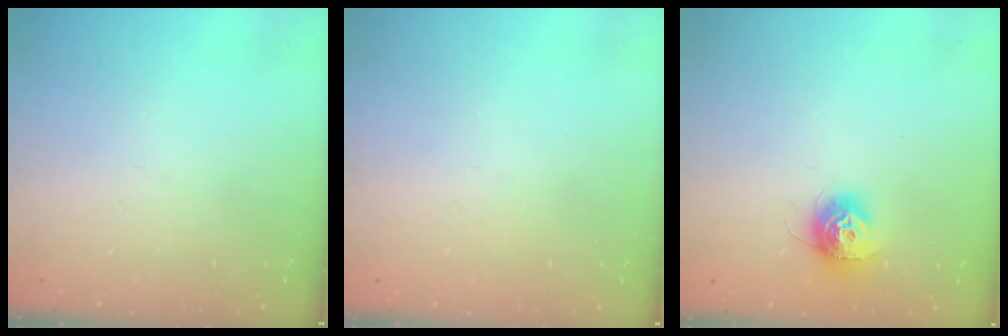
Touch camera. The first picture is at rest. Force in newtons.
{"total": 0.7, "press": 0.7, "slide": 0.3}
{"total": 10.2, "press": 10.2, "slide": 0.4}